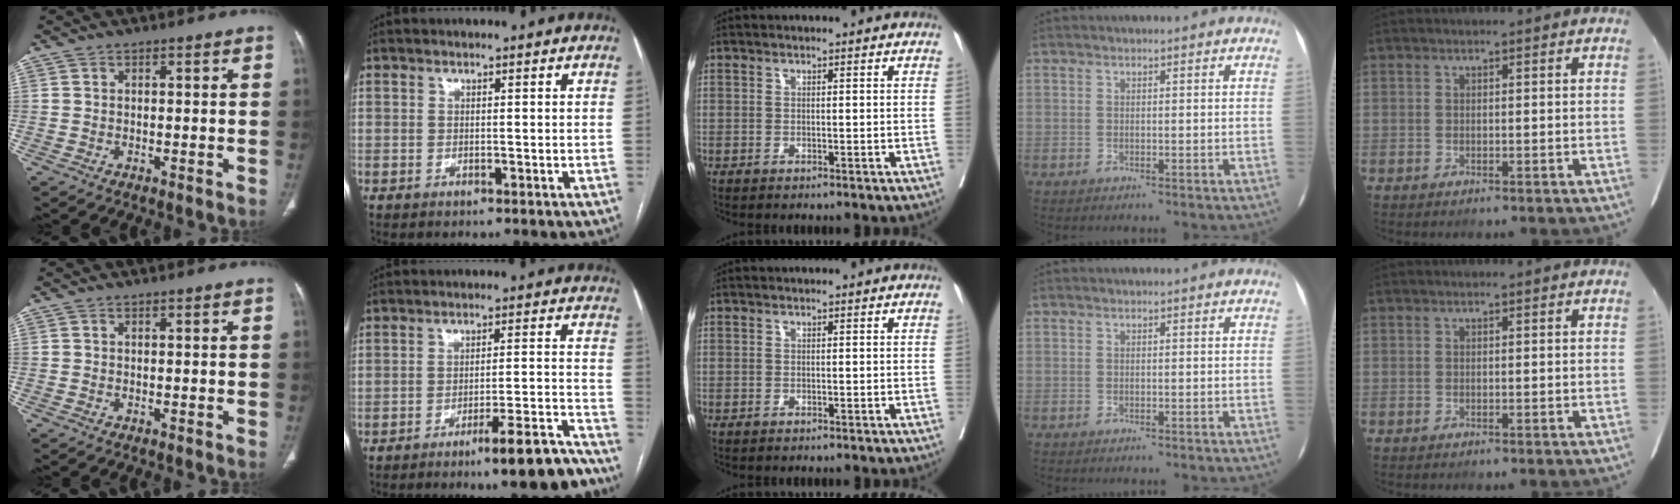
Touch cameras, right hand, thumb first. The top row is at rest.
{"index": {"total": 10.1, "force": [-7.8, 0.8, 6.4], "torque": [-0.070, 0.018, -0.115]}}